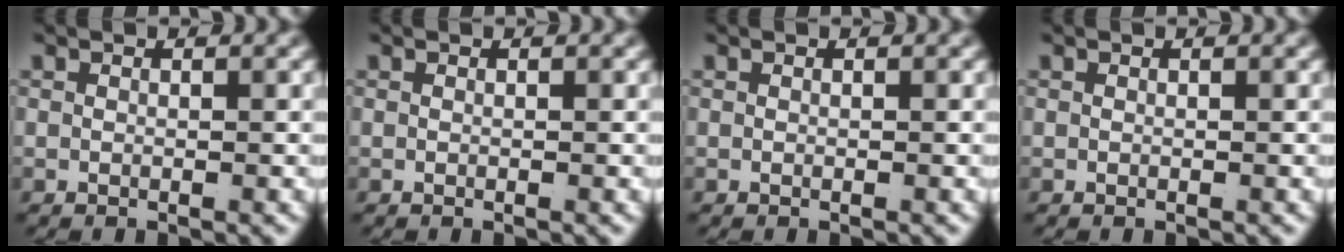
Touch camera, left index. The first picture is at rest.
{"total": 0.0}
{"total": 0.0}
{"total": 0.0}